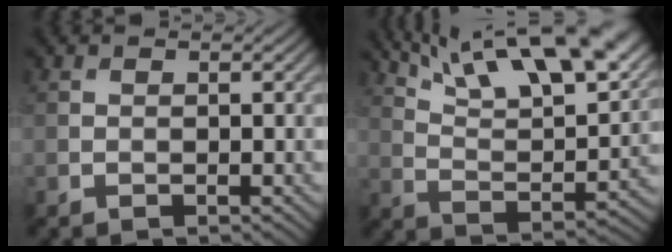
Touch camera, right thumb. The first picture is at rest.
{"total": 18.2, "force": [12.4, 5.5, 12.2], "torque": [-0.197, 0.018, 0.193]}